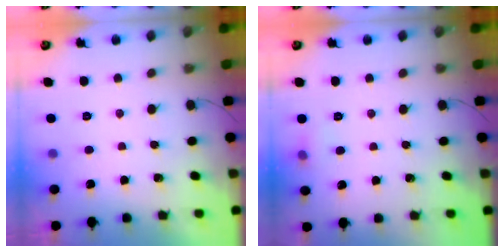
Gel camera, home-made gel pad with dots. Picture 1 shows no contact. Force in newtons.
{"total": 4.8, "press": 4.5, "slide": 1.7}